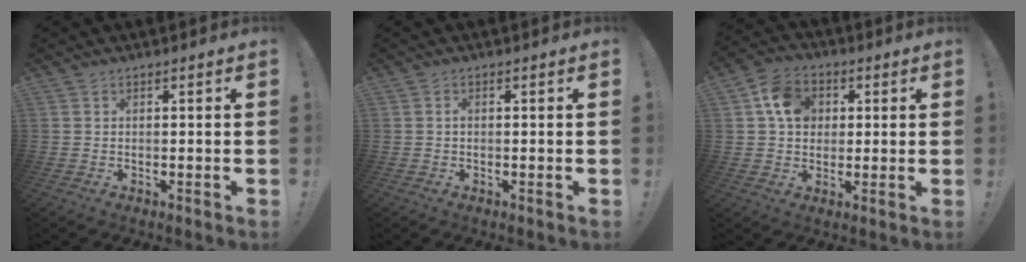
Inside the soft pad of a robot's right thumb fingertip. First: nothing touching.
{"total": 0.6, "force": [-0.2, 0.3, 0.4], "torque": [-0.009, 0.002, -0.005]}
{"total": 10.7, "force": [2.9, 8.9, 5.2], "torque": [-0.076, 0.005, 0.059]}